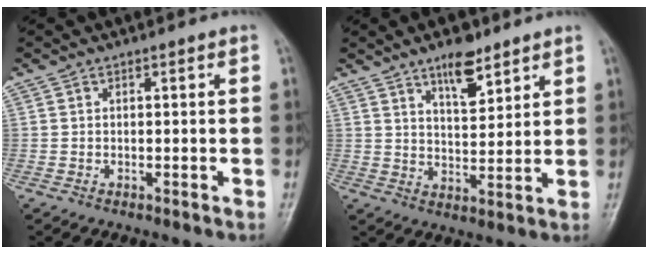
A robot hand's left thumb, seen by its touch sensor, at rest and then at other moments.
{"total": 7.6, "force": [5.3, 2.9, 4.7], "torque": [-0.054, -0.037, 0.087]}